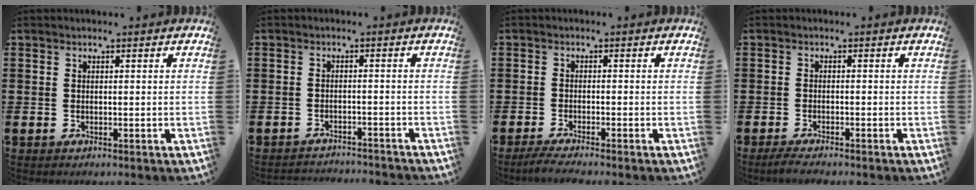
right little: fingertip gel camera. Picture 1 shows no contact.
{"total": 1.9, "force": [-1.9, -0.1, -0.1], "torque": [-0.003, 0.003, -0.042]}
{"total": 1.9, "force": [-1.4, 0.0, 1.3], "torque": [-0.020, 0.000, -0.026]}
{"total": 1.6, "force": [-1.3, 0.1, 0.9], "torque": [-0.016, 0.001, -0.024]}